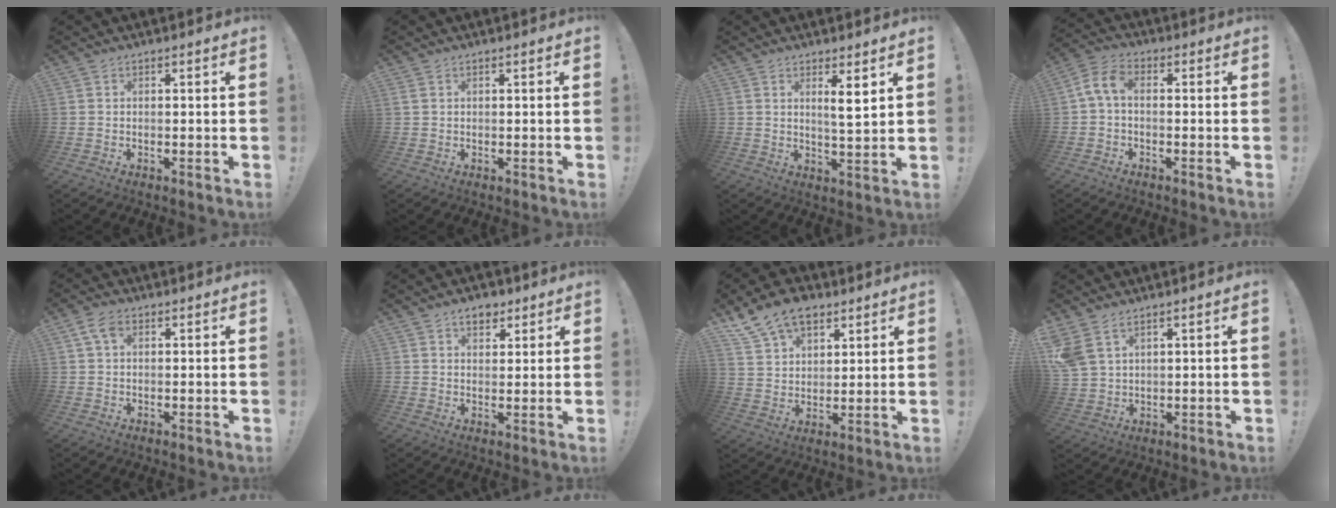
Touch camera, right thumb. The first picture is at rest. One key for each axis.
{"total": 1.2, "fx": 0.6, "fy": 0.8, "fz": 0.6, "tx": -0.016, "ty": 0.005, "tz": 0.012}
{"total": 5.5, "fx": 2.9, "fy": 0.4, "fz": 4.7, "tx": -0.070, "ty": -0.021, "tz": 0.041}
{"total": 6.2, "fx": 0.2, "fy": 3.3, "fz": 5.2, "tx": -0.114, "ty": -0.001, "tz": 0.004}
{"total": 4.7, "fx": 1.8, "fy": 2.8, "fz": 3.2, "tx": -0.057, "ty": 0.003, "tz": 0.036}
{"total": 5.3, "fx": 3.2, "fy": 3.6, "fz": 2.2, "tx": -0.019, "ty": -0.013, "tz": 0.055}
{"total": 12.7, "fx": 8.5, "fy": 7.7, "fz": 5.5, "tx": -0.097, "ty": -0.047, "tz": 0.163}
{"total": 6.5, "fx": 4.2, "fy": 3.6, "fz": 3.4, "tx": -0.068, "ty": -0.013, "tz": 0.083}